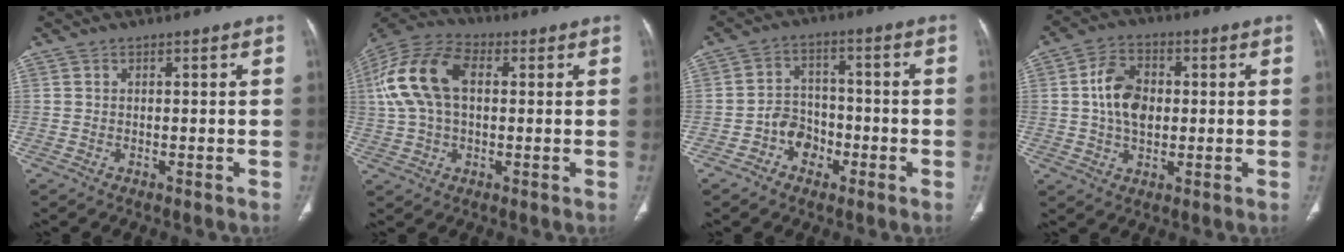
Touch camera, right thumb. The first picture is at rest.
{"total": 15.0, "force": [2.6, 9.2, 11.5], "torque": [-0.239, 0.031, 0.043]}
{"total": 6.4, "force": [-2.8, 5.2, 2.5], "torque": [-0.005, 0.033, -0.053]}
{"total": 9.3, "force": [0.7, 6.4, 6.8], "torque": [-0.106, 0.009, 0.009]}